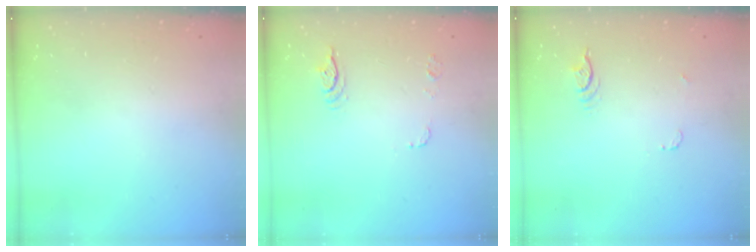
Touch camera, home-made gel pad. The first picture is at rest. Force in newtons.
{"total": 6.0, "press": 6.0, "slide": 0.4}
{"total": 3.9, "press": 3.5, "slide": 1.7}